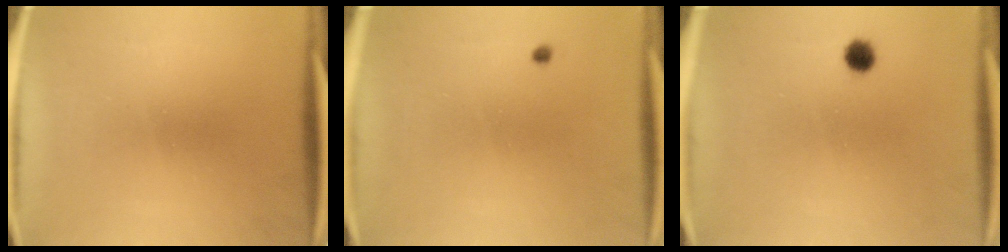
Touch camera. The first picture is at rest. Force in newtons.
{"total": 0.5}
{"total": 2.4}